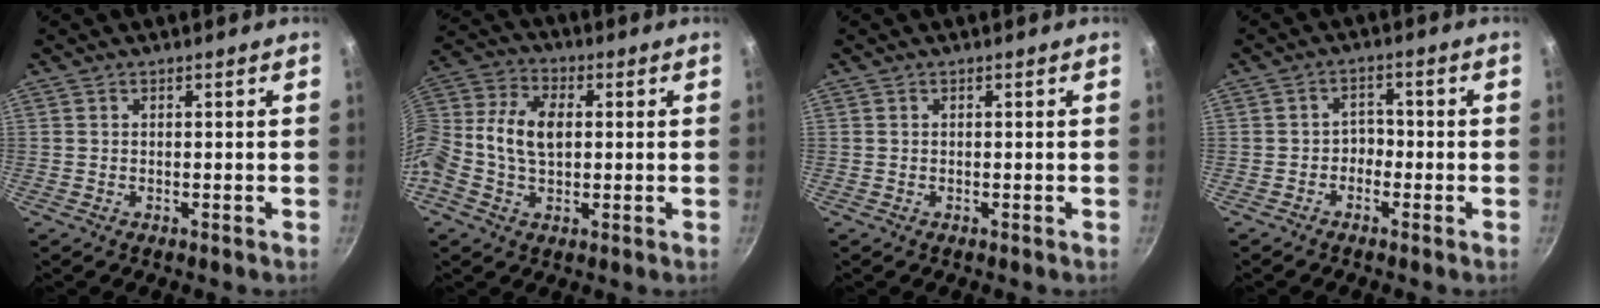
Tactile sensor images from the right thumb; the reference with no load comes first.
{"total": 12.1, "force": [0.4, 7.9, 9.1], "torque": [-0.181, 0.027, -0.012]}
{"total": 0.0}
{"total": 2.6, "force": [-1.3, 2.0, 1.2], "torque": [0.004, 0.019, -0.025]}